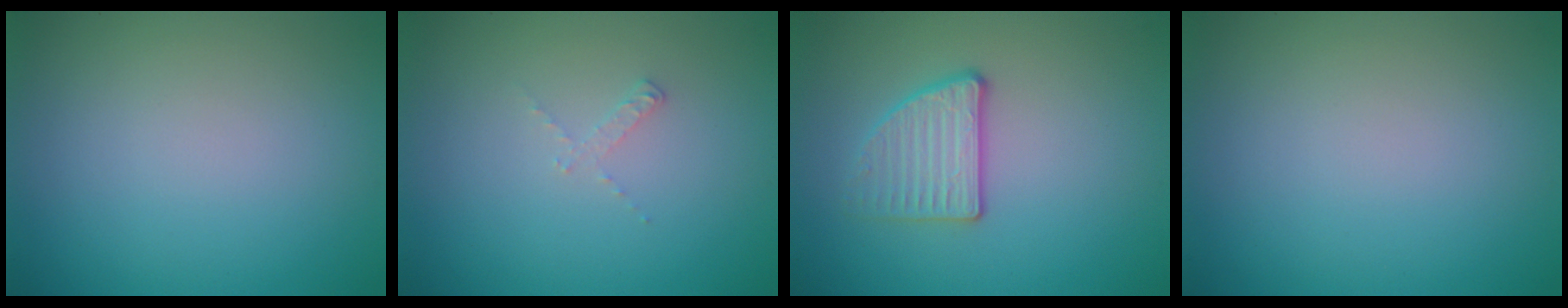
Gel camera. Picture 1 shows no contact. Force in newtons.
{"total": 0.8, "press": 0.8, "slide": 0.1}
{"total": 2.7, "press": 2.5, "slide": 1.2}
{"total": 0.0}